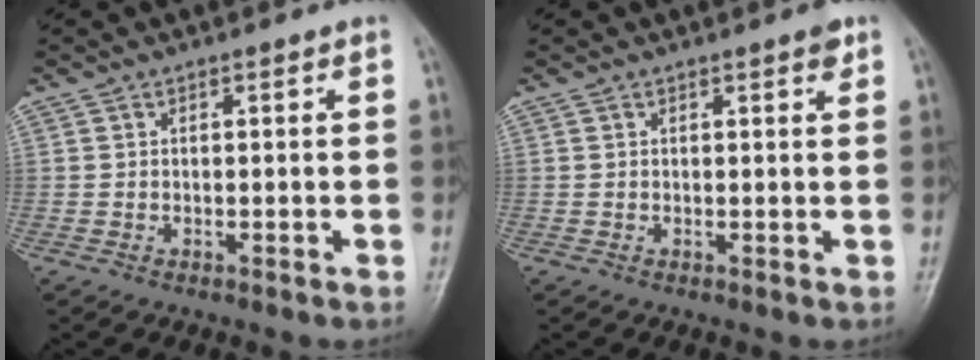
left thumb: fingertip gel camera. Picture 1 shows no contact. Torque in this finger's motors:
{"motor_torque": [0.40, 0.26, 0.20, -0.23, 0.00]}